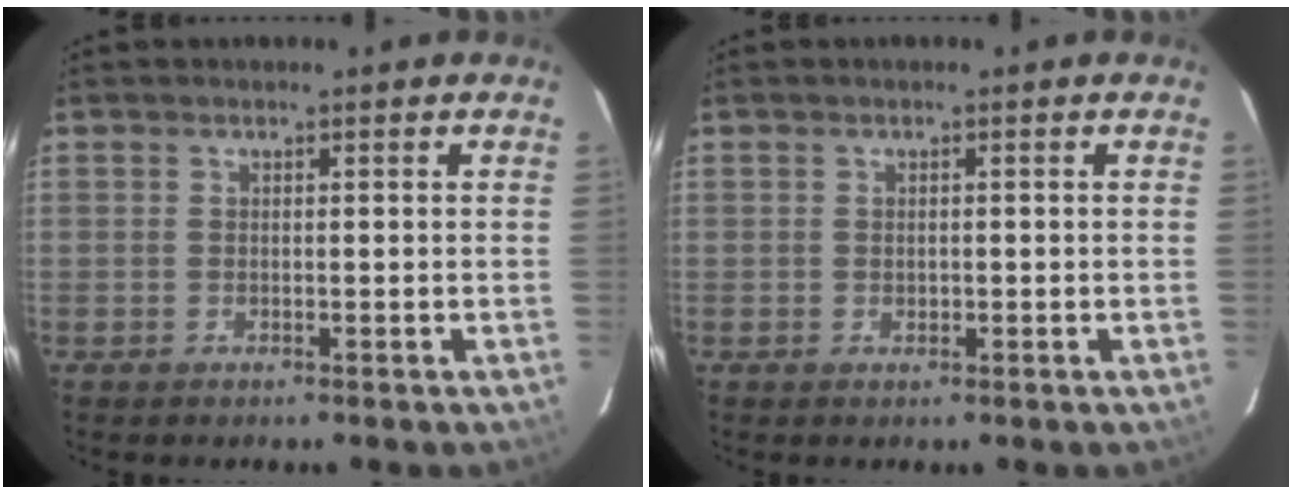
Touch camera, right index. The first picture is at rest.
{"total": 0.9, "force": [-0.1, 0.7, 0.6], "torque": [-0.008, 0.002, -0.001]}